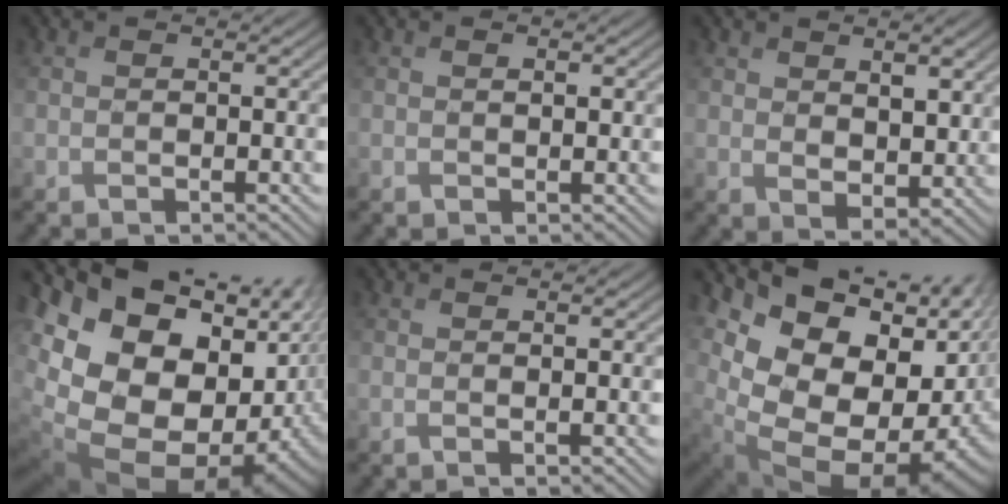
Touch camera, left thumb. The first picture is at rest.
{"total": 0.8, "force": [0.2, 0.4, 0.7], "torque": [-0.008, -0.001, 0.004]}
{"total": 5.6, "force": [2.3, 3.3, 3.8], "torque": [-0.079, -0.014, 0.048]}
{"total": 20.7, "force": [-5.5, 15.9, 12.1], "torque": [-0.207, -0.018, -0.088]}
{"total": 0.9, "force": [-0.1, -0.1, 0.9], "torque": [-0.009, 0.004, -0.008]}
{"total": 17.1, "force": [0.9, 13.4, 10.7], "torque": [-0.217, -0.027, 0.054]}